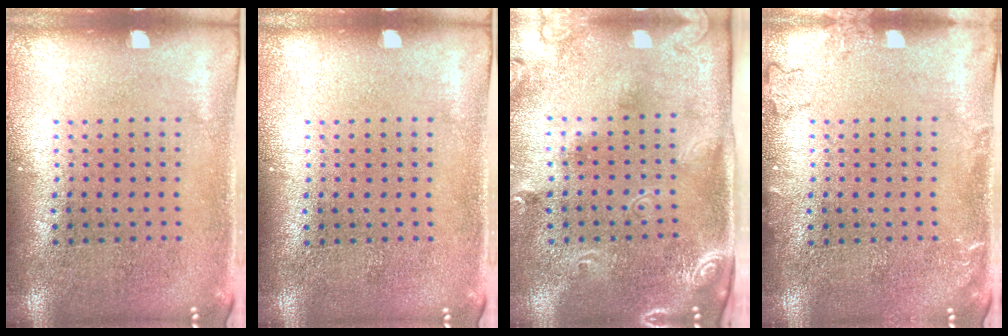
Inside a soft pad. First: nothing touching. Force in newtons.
{"total": 0.0}
{"total": 2.5, "press": 1.7, "slide": 1.8}
{"total": 1.2, "press": 1.2, "slide": 0.3}